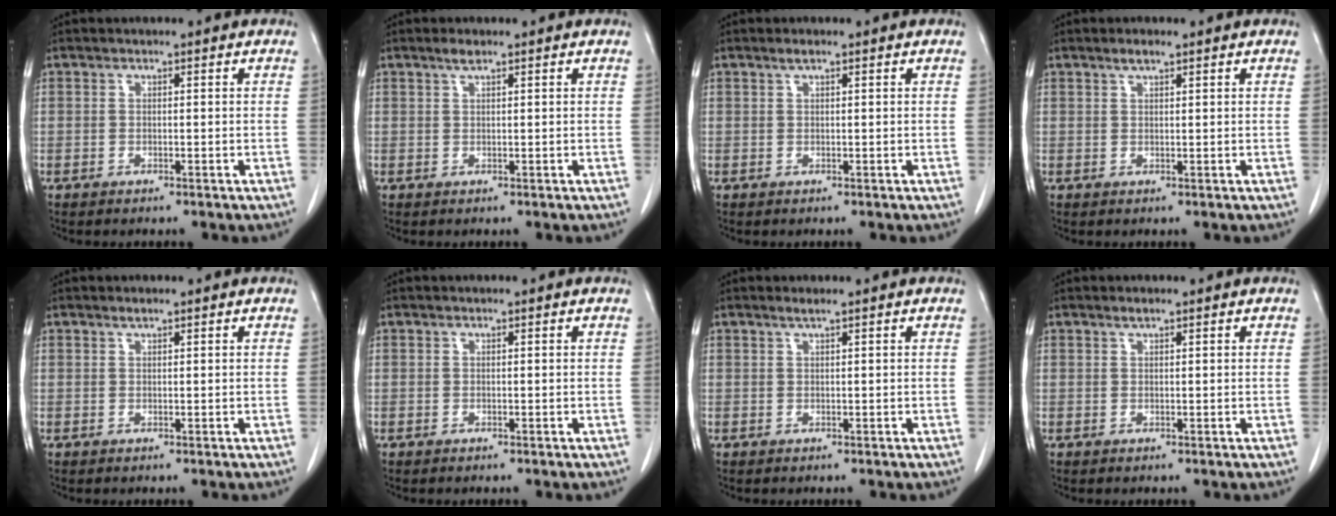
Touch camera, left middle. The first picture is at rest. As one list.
[{"total": 1.3, "force": [0.9, 0.1, 0.9], "torque": [-0.019, 0.003, 0.020]}, {"total": 0.8, "force": [0.6, 0.0, 0.6], "torque": [-0.014, 0.003, 0.012]}, {"total": 1.5, "force": [1.1, 0.3, 1.0], "torque": [-0.023, 0.003, 0.023]}, {"total": 0.6, "force": [0.6, 0.1, 0.3], "torque": [-0.012, 0.000, 0.012]}, {"total": 0.0}, {"total": 0.8, "force": [0.6, -0.2, 0.5], "torque": [-0.018, 0.001, 0.017]}, {"total": 0.8, "force": [0.6, 0.1, 0.4], "torque": [-0.013, 0.001, 0.014]}]